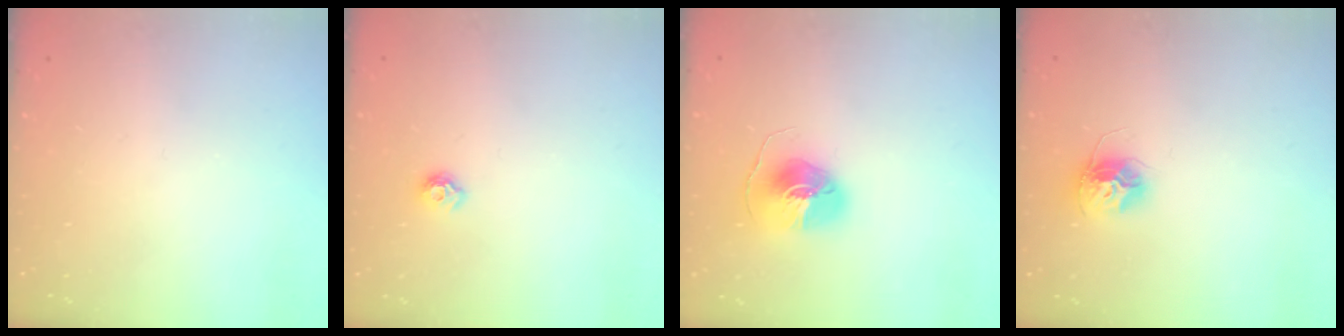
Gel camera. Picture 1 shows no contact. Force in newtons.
{"total": 6.1, "press": 6.1, "slide": 0.8}
{"total": 9.6, "press": 9.6, "slide": 0.8}
{"total": 11.4, "press": 11.4, "slide": 0.9}